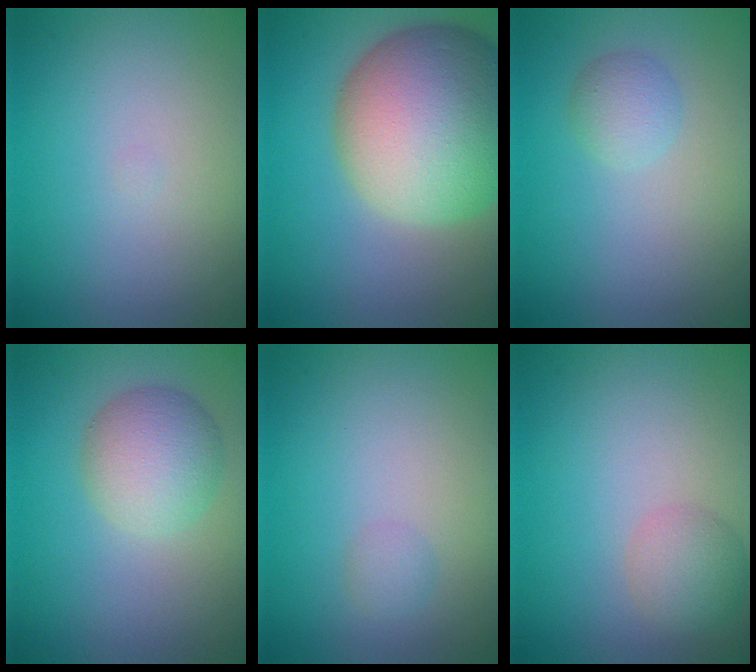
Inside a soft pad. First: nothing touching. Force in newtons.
{"total": 15.5, "press": 15.5, "slide": 1.0}
{"total": 1.9, "press": 1.9, "slide": 0.1}
{"total": 4.7, "press": 4.7, "slide": 0.1}
{"total": 1.0, "press": 1.0, "slide": 0.1}
{"total": 2.6, "press": 2.6, "slide": 0.1}